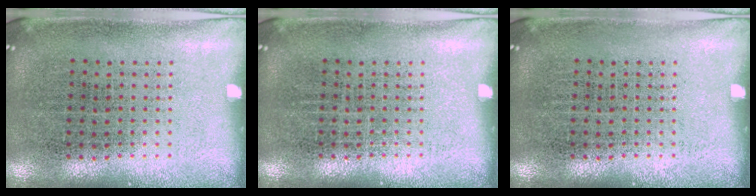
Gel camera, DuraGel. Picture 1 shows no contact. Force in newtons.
{"total": 0.0}
{"total": 0.0}